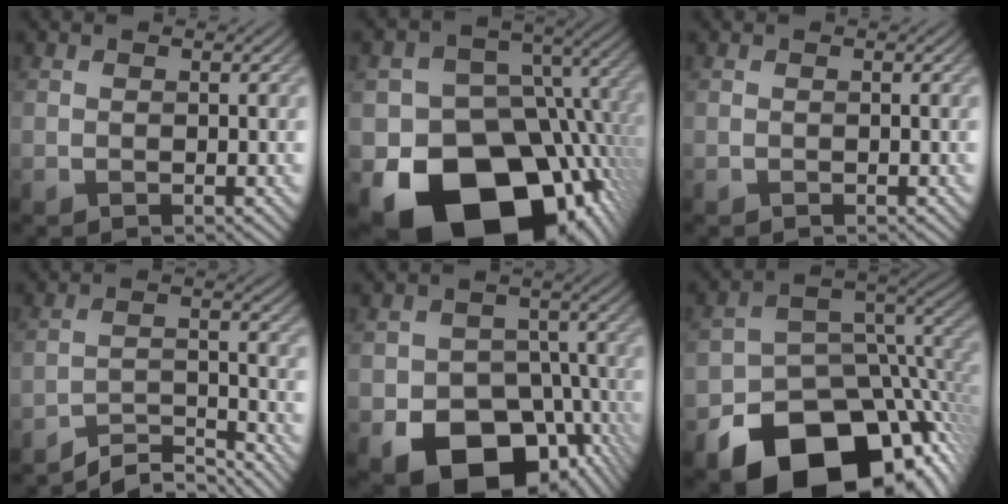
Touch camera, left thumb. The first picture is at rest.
{"total": 20.0, "force": [-8.6, 14.4, 10.8], "torque": [-0.178, -0.052, -0.117]}
{"total": 0.0}
{"total": 5.4, "force": [-5.0, 0.8, 1.9], "torque": [-0.038, 0.001, -0.085]}
{"total": 16.0, "force": [-8.2, 11.3, 7.8], "torque": [-0.115, -0.037, -0.122]}
{"total": 18.6, "force": [-10.5, 11.8, 9.9], "torque": [-0.162, -0.063, -0.140]}